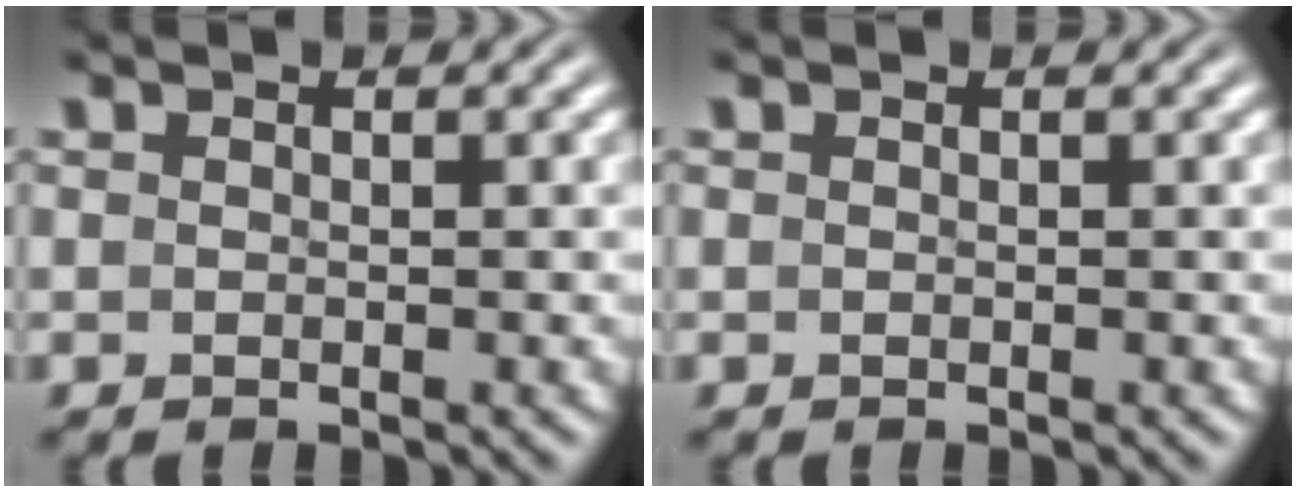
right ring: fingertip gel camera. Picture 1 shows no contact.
{"total": 0.0}